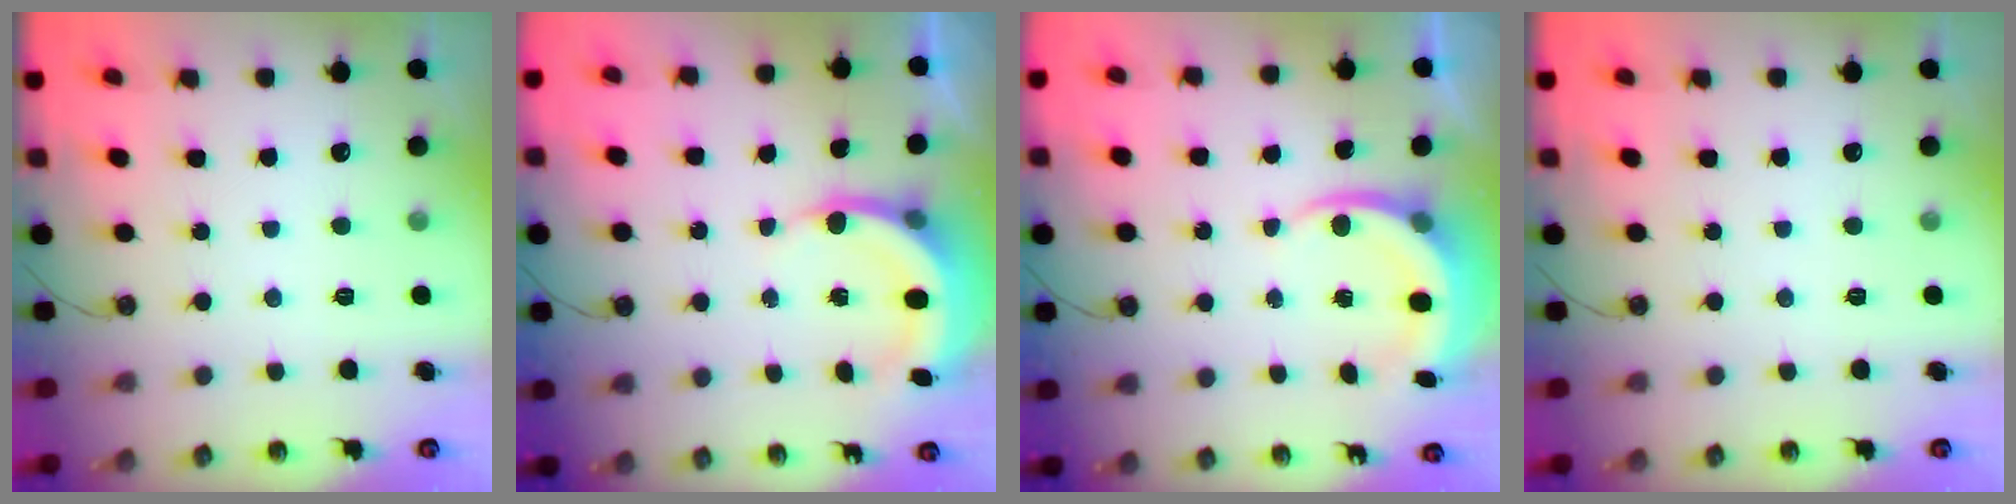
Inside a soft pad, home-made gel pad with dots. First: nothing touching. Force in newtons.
{"total": 6.0, "press": 5.8, "slide": 1.4}
{"total": 6.2, "press": 6.2, "slide": 0.7}
{"total": 0.0}